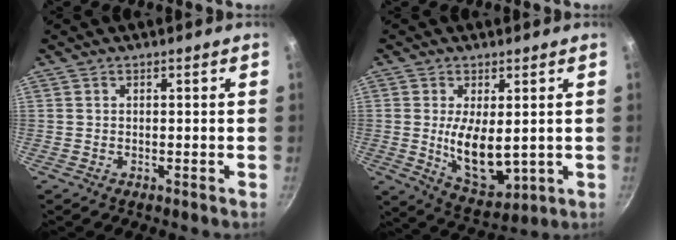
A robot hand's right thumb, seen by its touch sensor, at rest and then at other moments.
{"total": 10.7, "force": [0.5, 5.3, 9.3], "torque": [-0.146, -0.024, 0.028]}